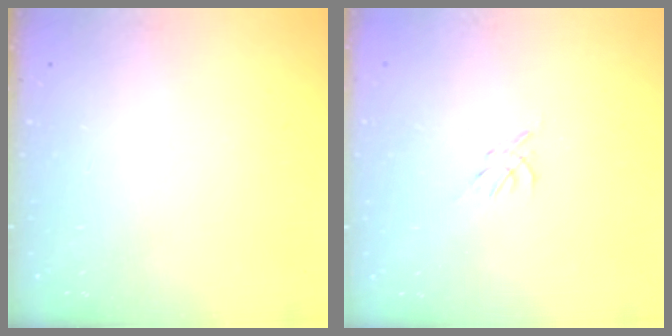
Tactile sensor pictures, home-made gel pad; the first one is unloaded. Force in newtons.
{"total": 0.0}